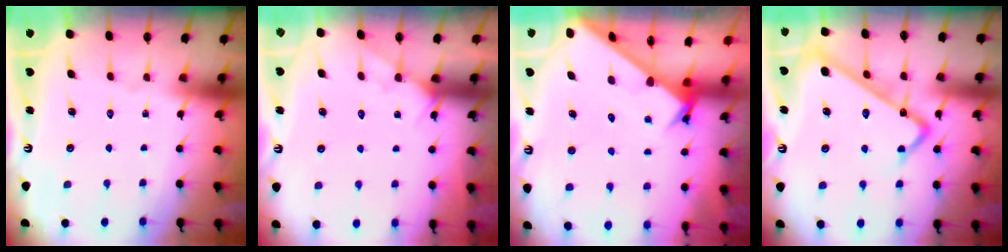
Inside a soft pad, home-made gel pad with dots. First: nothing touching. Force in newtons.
{"total": 4.6, "press": 4.6, "slide": 0.4}
{"total": 2.5, "press": 2.5, "slide": 0.2}
{"total": 11.3, "press": 11.3, "slide": 0.4}